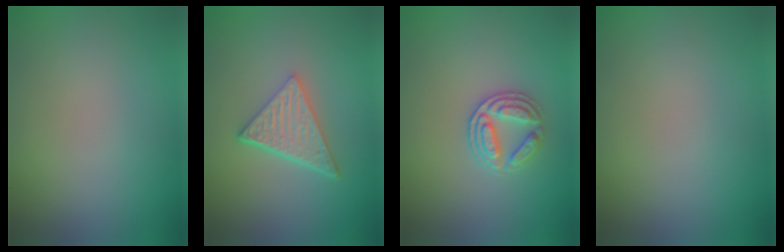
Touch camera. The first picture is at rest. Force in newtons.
{"total": 4.8, "press": 3.4, "slide": 3.4}
{"total": 2.9, "press": 2.7, "slide": 1.0}
{"total": 0.0}